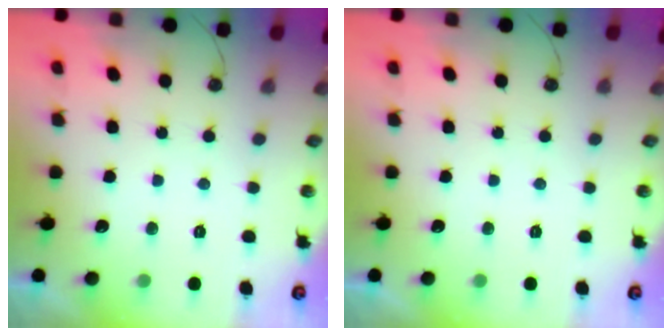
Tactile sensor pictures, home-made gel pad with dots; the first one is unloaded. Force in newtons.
{"total": 0.0}